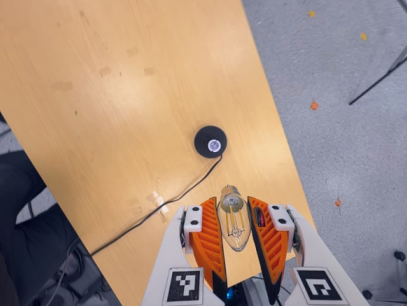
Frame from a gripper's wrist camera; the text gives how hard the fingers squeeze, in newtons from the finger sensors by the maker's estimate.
{"total": 11.3, "left": 11.7, "right": 10.9}